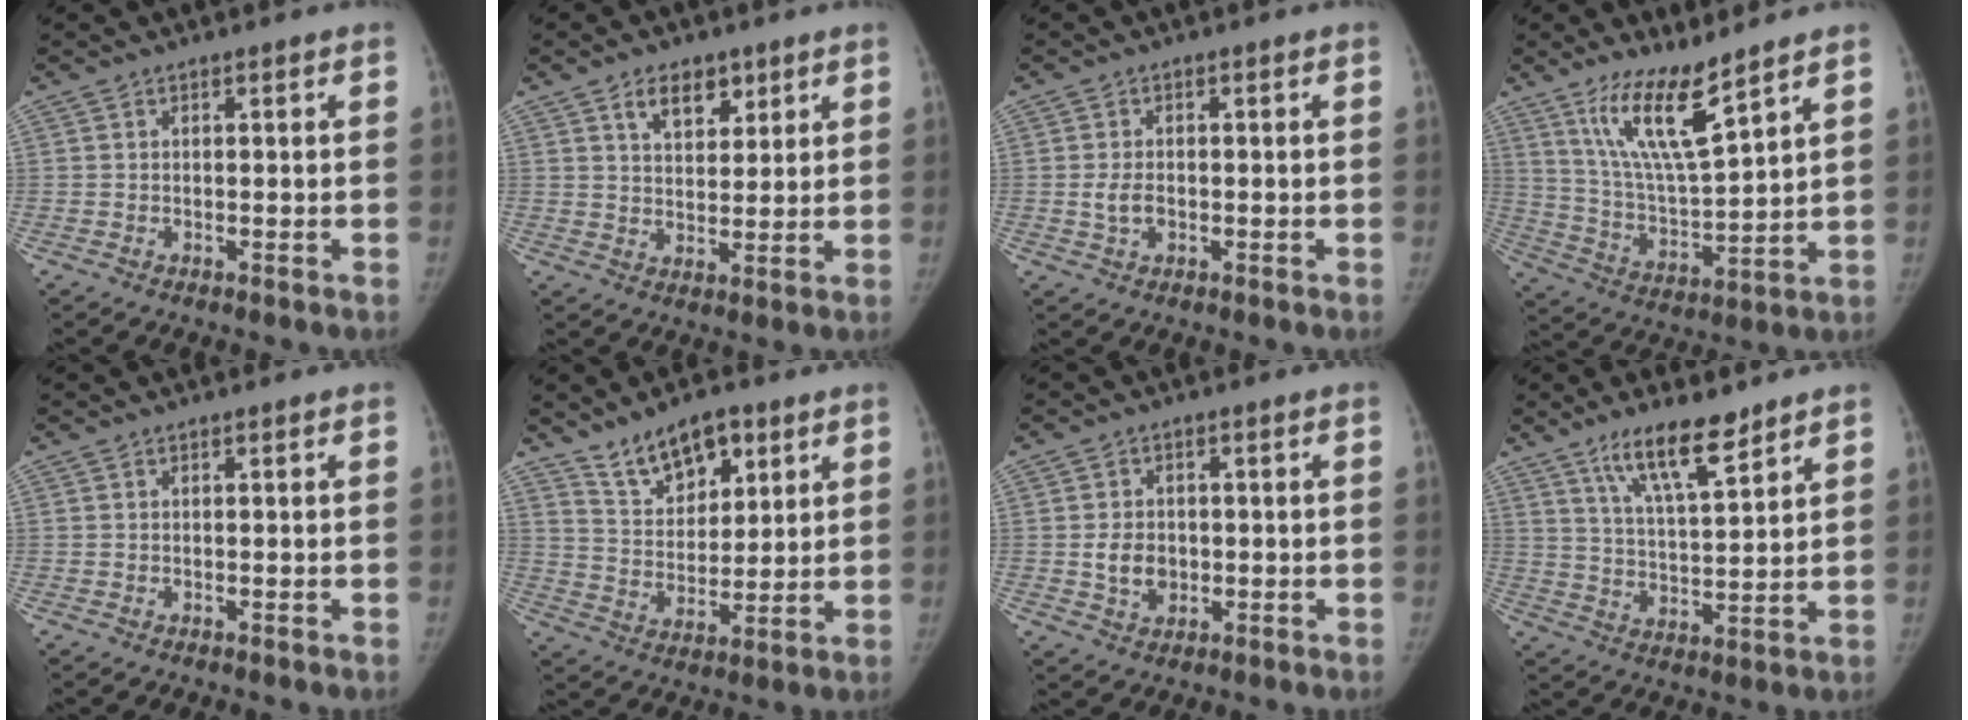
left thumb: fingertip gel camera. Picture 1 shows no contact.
{"total": 6.9, "force": [4.0, 4.1, 3.8], "torque": [-0.034, -0.024, 0.068]}
{"total": 3.0, "force": [-0.5, 2.0, 2.1], "torque": [-0.041, 0.003, -0.008]}
{"total": 13.1, "force": [8.7, 2.4, 9.5], "torque": [-0.166, -0.063, 0.178]}
{"total": 0.0}
{"total": 11.1, "force": [7.2, 5.8, 6.1], "torque": [-0.074, -0.040, 0.134]}
{"total": 5.2, "force": [-0.5, 4.1, 3.1], "torque": [-0.039, 0.000, -0.003]}
{"total": 10.9, "force": [7.6, 2.7, 7.3], "torque": [-0.115, -0.045, 0.141]}